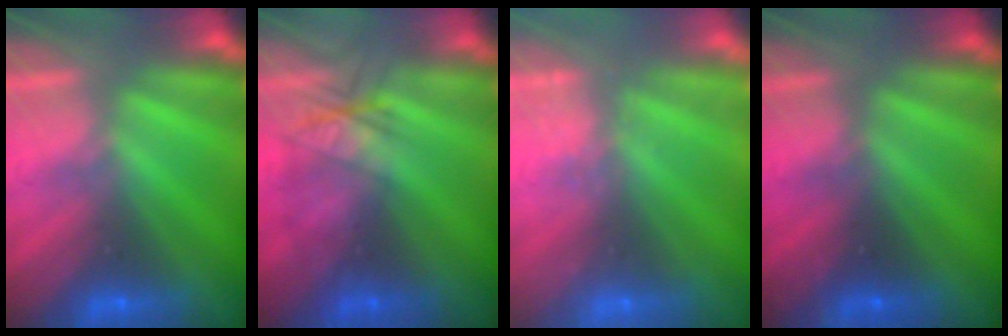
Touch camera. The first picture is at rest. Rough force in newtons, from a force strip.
{"total": 2.1}
{"total": 2.7}
{"total": 2.4}